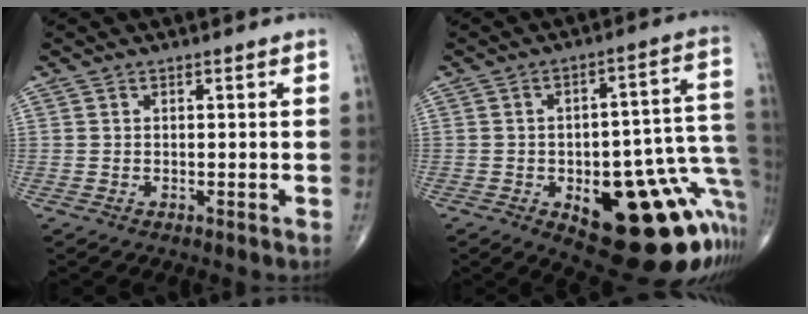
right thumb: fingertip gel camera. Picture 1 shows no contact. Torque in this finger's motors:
{"motor_torque": [2.66, 2.17, 1.25, -1.52, 0.40]}